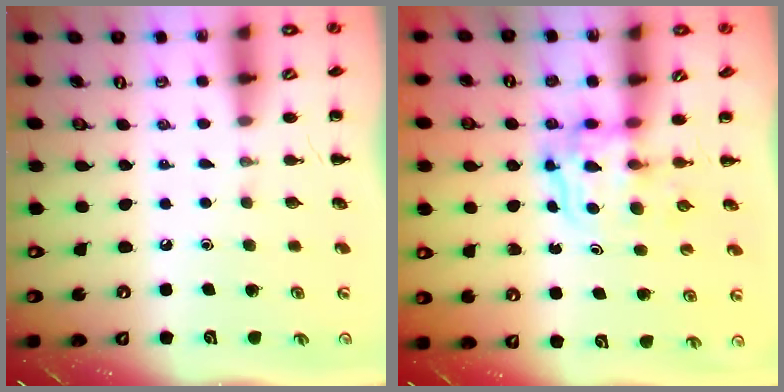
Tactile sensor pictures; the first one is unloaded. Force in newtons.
{"total": 3.5, "press": 3.5, "slide": 0.2}